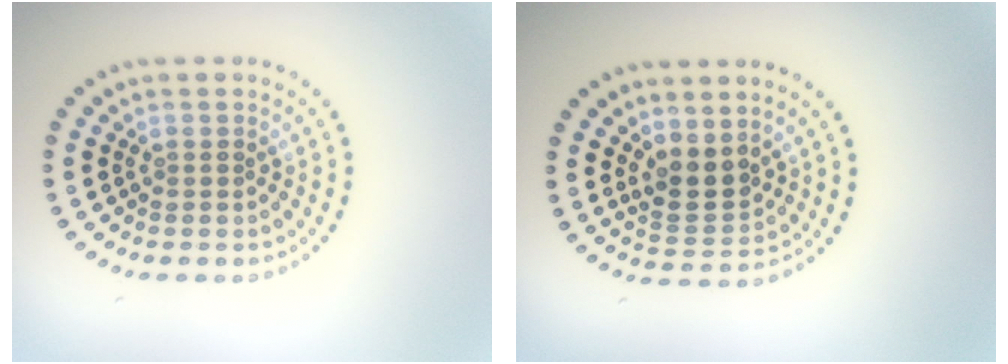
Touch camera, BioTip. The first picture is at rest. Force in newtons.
{"total": 2.6, "press": 2.3, "slide": 1.3}